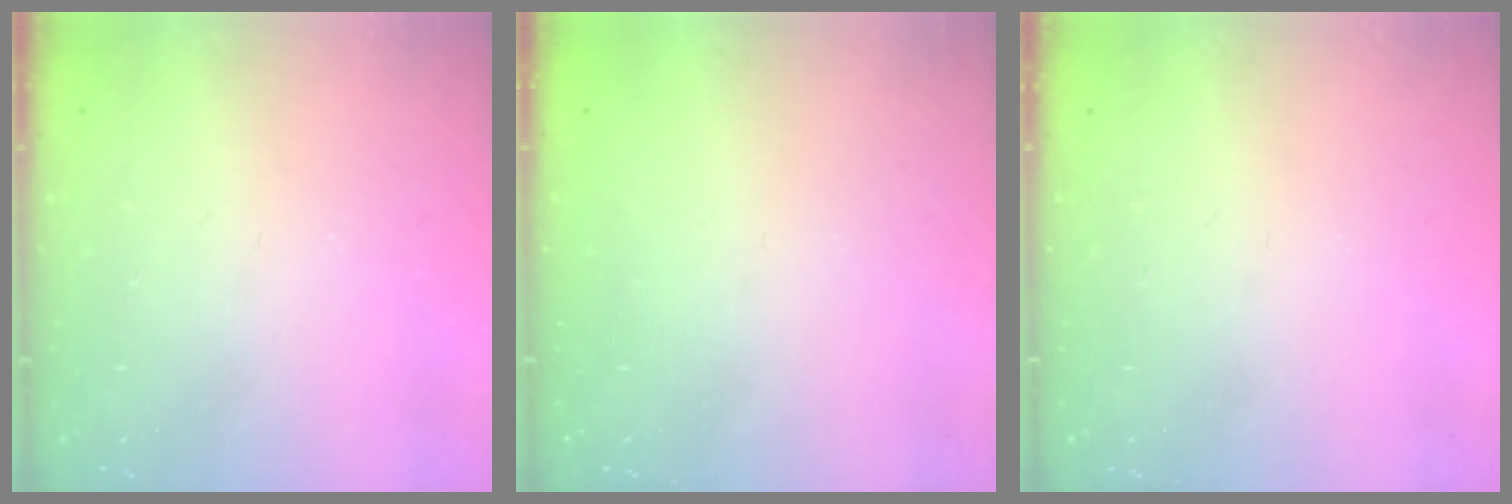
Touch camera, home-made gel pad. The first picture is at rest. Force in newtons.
{"total": 1.3, "press": 1.3, "slide": 0.2}
{"total": 0.0}